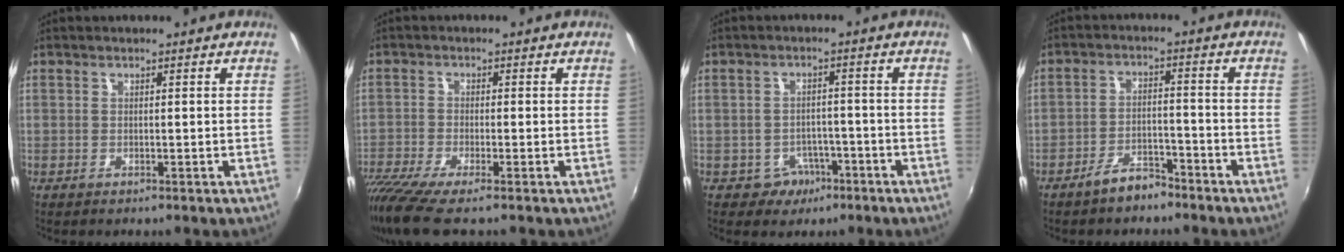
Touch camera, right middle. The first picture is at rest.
{"total": 10.0, "force": [-7.6, 1.1, 6.4], "torque": [-0.154, -0.047, -0.138]}
{"total": 4.8, "force": [-2.8, 3.8, 1.1], "torque": [-0.033, 0.012, -0.029]}
{"total": 5.3, "force": [-4.4, 1.8, 2.3], "torque": [-0.055, 0.011, -0.068]}